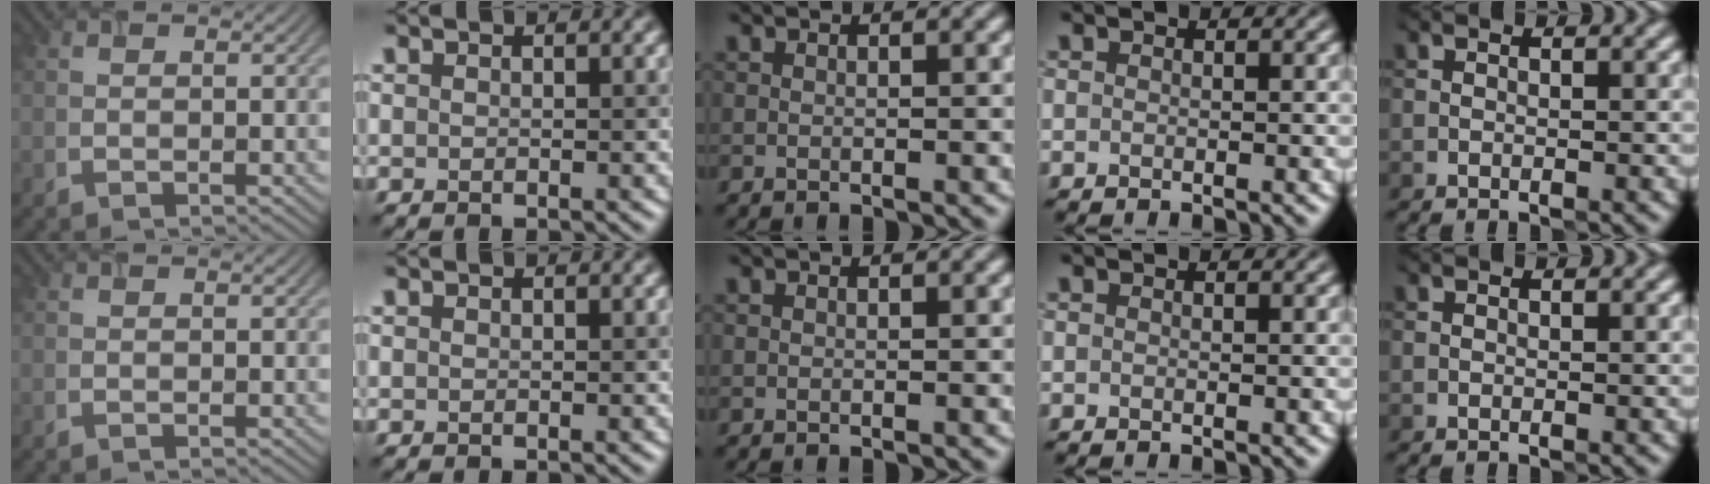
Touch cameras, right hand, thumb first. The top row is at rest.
{}